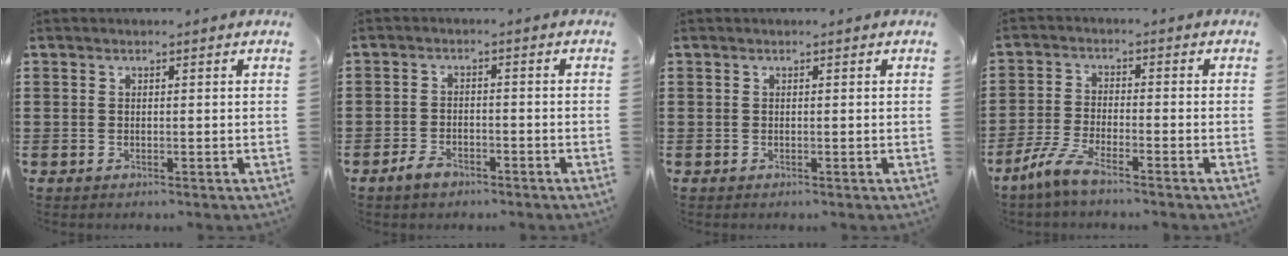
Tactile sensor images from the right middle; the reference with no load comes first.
{"total": 2.7, "force": [-2.1, 1.2, 1.2], "torque": [-0.025, 0.005, -0.041]}
{"total": 0.0}
{"total": 5.2, "force": [-4.0, 0.5, 3.2], "torque": [-0.086, -0.014, -0.081]}